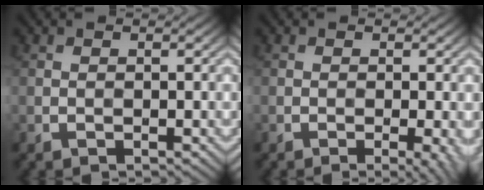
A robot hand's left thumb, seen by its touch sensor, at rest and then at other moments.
{"total": 2.3, "force": [-0.7, 0.4, 2.1], "torque": [-0.030, 0.000, -0.014]}